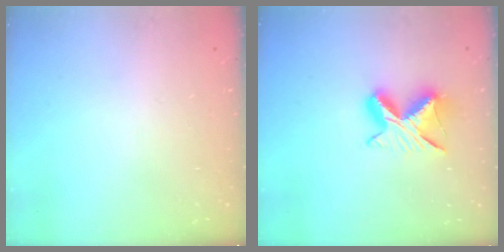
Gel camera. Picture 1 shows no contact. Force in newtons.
{"total": 9.2, "press": 9.1, "slide": 1.0}